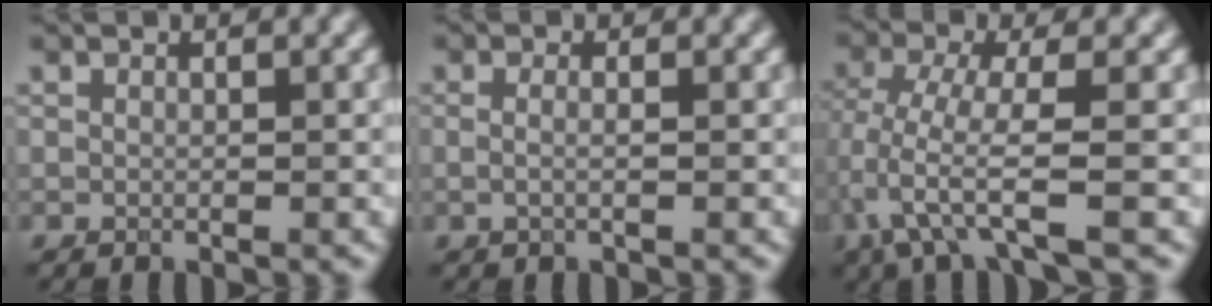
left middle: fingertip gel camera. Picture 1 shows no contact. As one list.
[{"total": 1.4, "force": [0.1, 0.5, 1.3], "torque": [-0.020, -0.015, -0.010]}, {"total": 5.9, "force": [-2.9, 1.1, 5.0], "torque": [-0.106, -0.010, -0.059]}]